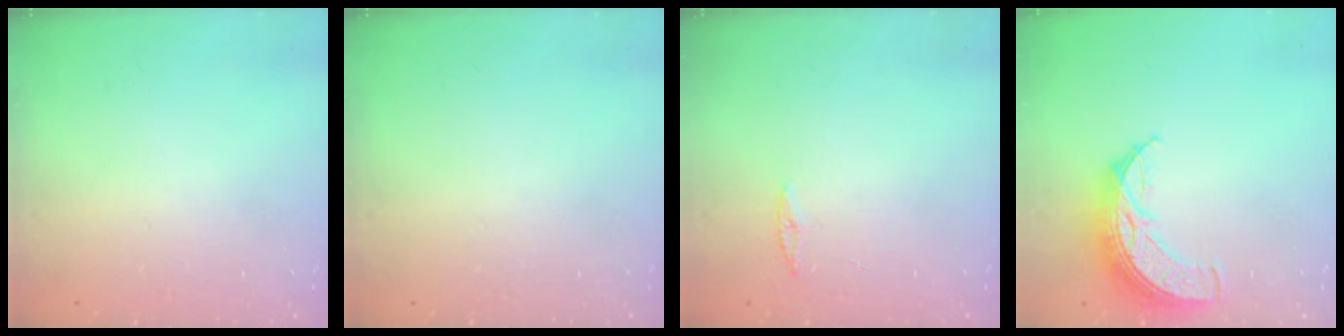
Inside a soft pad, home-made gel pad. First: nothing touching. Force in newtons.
{"total": 0.0}
{"total": 3.0, "press": 2.9, "slide": 0.3}
{"total": 10.9, "press": 10.9, "slide": 0.7}